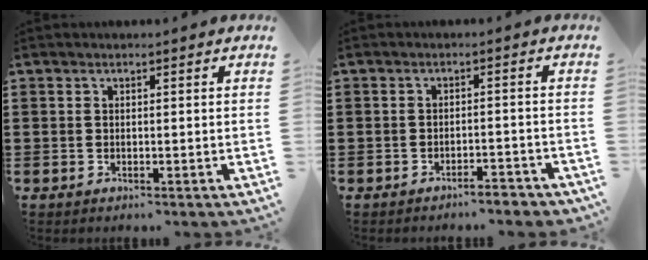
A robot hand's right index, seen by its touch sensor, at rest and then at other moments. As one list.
[{"total": 2.7, "force": [-2.6, 0.1, 0.7], "torque": [-0.016, 0.001, -0.054]}]